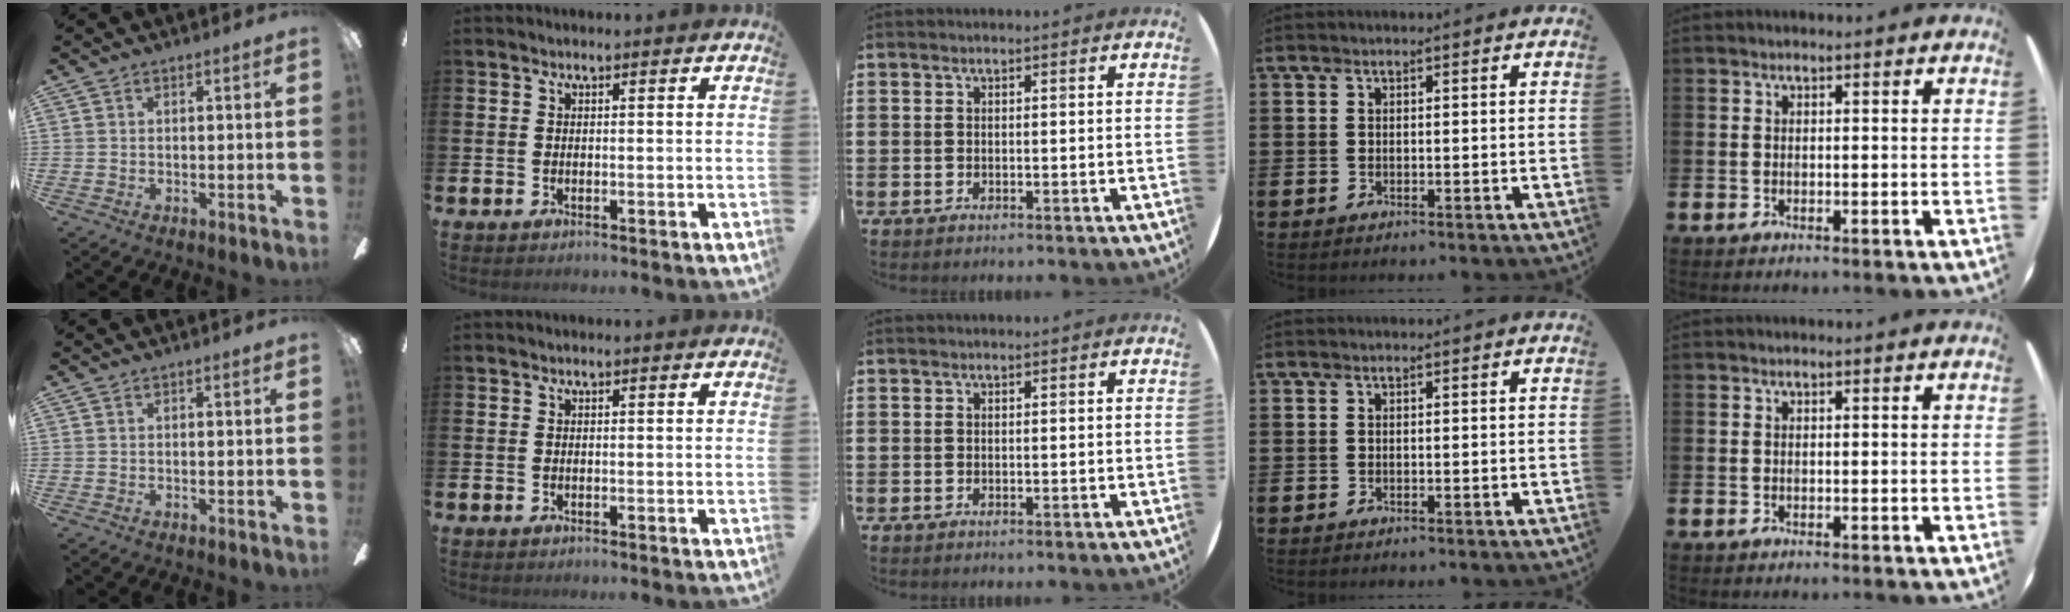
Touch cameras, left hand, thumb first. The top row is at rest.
{}